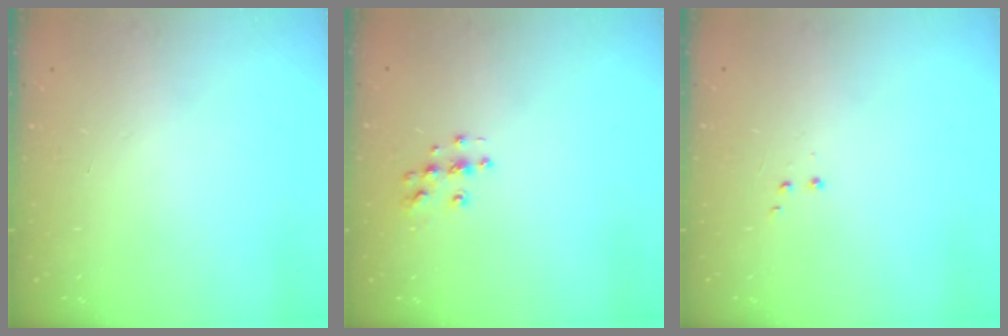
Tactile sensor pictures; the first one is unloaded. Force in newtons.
{"total": 5.9, "press": 5.9, "slide": 0.1}
{"total": 1.9, "press": 1.8, "slide": 0.5}